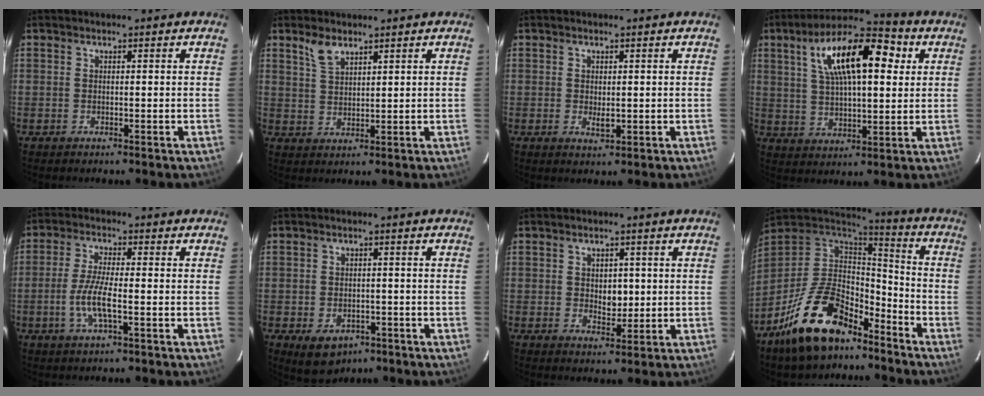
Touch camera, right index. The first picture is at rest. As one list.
[{"total": 4.1, "force": [3.0, 1.7, 2.2], "torque": [-0.042, 0.002, 0.062]}, {"total": 2.1, "force": [-0.1, 1.2, 1.7], "torque": [-0.029, -0.003, 0.001]}, {"total": 17.4, "force": [6.0, 7.0, 14.8], "torque": [-0.262, 0.033, 0.096]}, {"total": 6.8, "force": [-2.0, 1.2, 6.3], "torque": [-0.131, -0.004, -0.041]}, {"total": 7.5, "force": [-3.9, 5.3, 3.7], "torque": [-0.072, -0.007, -0.044]}, {"total": 3.8, "force": [0.2, 2.8, 2.6], "torque": [-0.039, 0.001, 0.005]}, {"total": 20.7, "force": [-13.7, 9.9, 11.9], "torque": [-0.242, 0.003, -0.226]}]